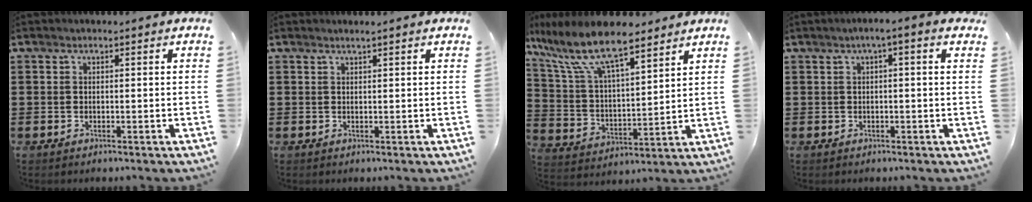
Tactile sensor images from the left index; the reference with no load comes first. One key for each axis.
{"total": 0.9, "fx": 0.7, "fy": -0.1, "fz": 0.4, "tx": -0.007, "ty": -0.002, "tz": 0.014}
{"total": 11.5, "fx": 8.9, "fy": 2.7, "fz": 6.8, "tx": -0.163, "ty": -0.033, "tz": 0.154}
{"total": 1.7, "fx": 0.0, "fy": 0.0, "fz": 1.7, "tx": -0.030, "ty": 0.000, "tz": -0.001}